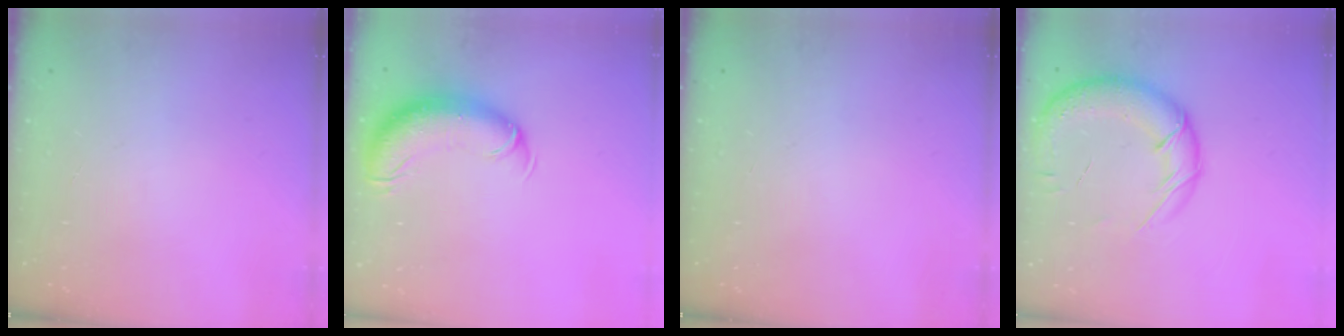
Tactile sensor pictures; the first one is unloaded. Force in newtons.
{"total": 11.9, "press": 11.6, "slide": 2.7}
{"total": 0.0}
{"total": 18.0, "press": 17.4, "slide": 4.4}